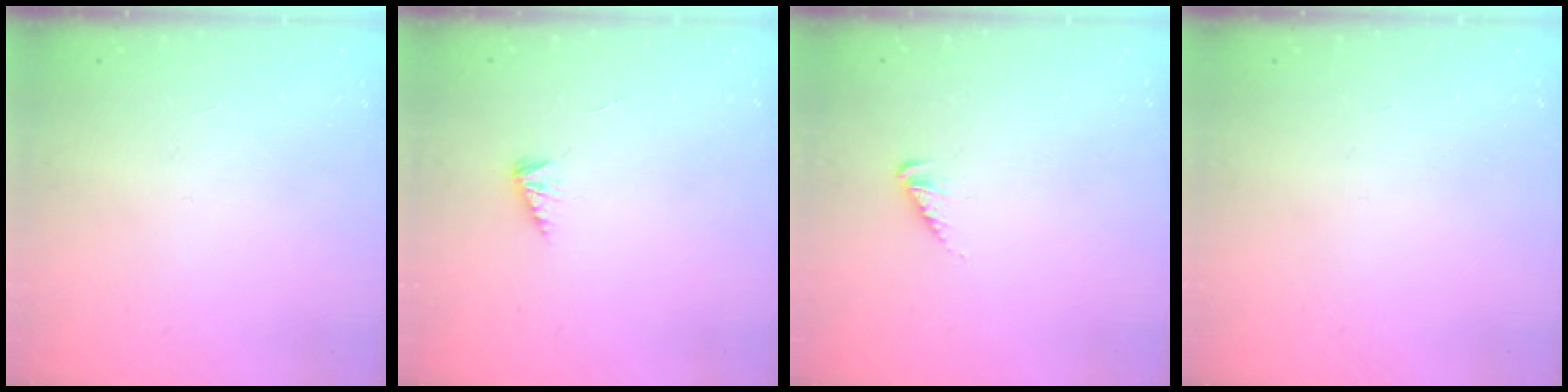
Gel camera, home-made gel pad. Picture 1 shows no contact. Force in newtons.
{"total": 2.3, "press": 2.3, "slide": 0.4}
{"total": 3.3, "press": 3.3, "slide": 0.6}
{"total": 0.0}